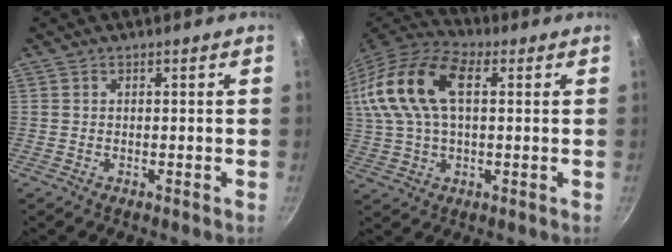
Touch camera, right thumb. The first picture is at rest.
{"total": 20.0, "force": [4.8, 11.1, 15.9], "torque": [-0.331, 0.028, 0.075]}